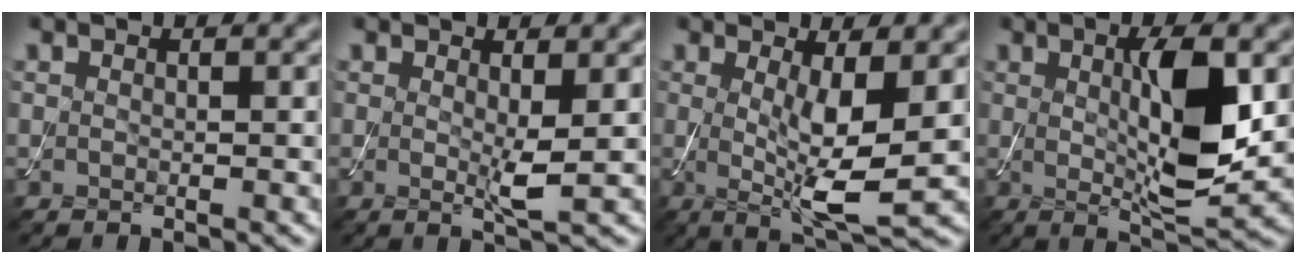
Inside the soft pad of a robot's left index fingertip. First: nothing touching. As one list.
[{"total": 2.0, "force": [0.3, 0.2, 2.0], "torque": [-0.039, -0.009, 0.005]}, {"total": 5.9, "force": [-0.1, 1.2, 5.8], "torque": [-0.097, -0.016, 0.004]}, {"total": 7.5, "force": [0.8, 1.9, 7.2], "torque": [-0.118, -0.007, 0.018]}]